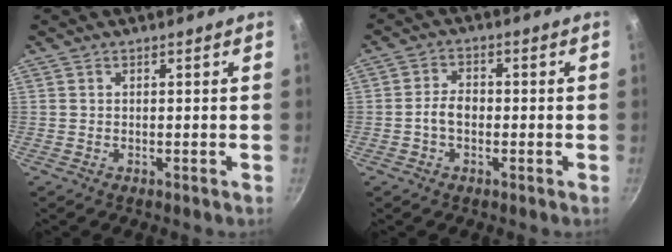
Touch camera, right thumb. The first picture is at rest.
{"total": 4.0, "force": [-0.9, 2.8, 2.8], "torque": [-0.040, 0.020, -0.020]}